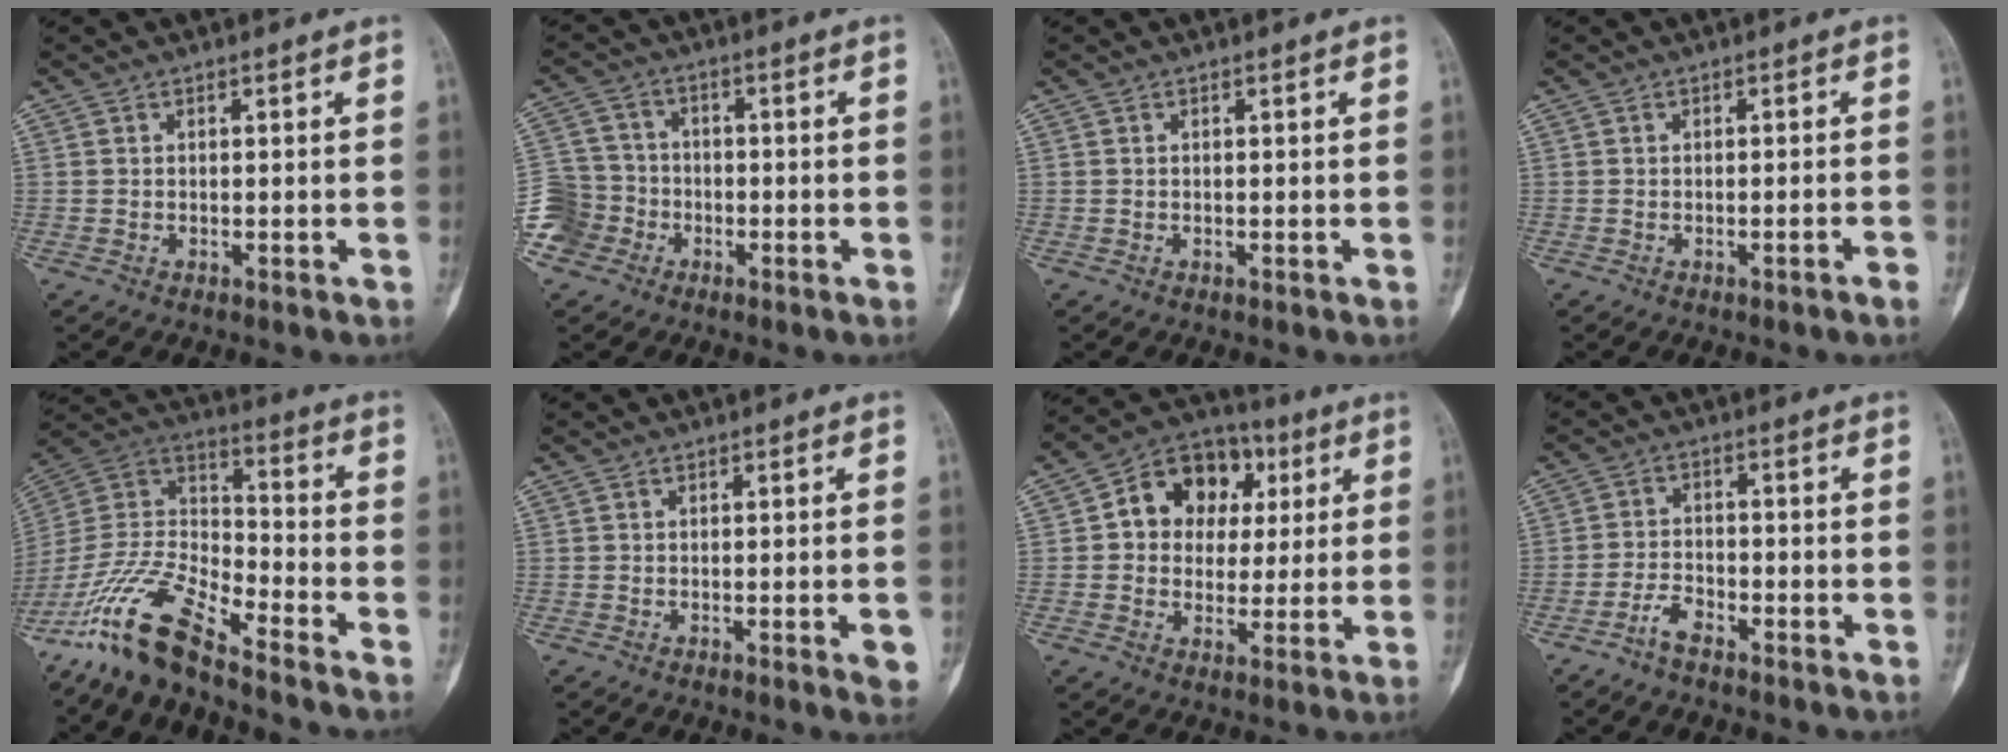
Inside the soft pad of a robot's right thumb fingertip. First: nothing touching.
{"total": 8.9, "force": [-4.4, 7.6, 1.4], "torque": [-0.018, 0.037, -0.086]}
{"total": 0.0}
{"total": 1.8, "force": [-1.1, 0.0, 1.4], "torque": [-0.030, 0.004, -0.013]}
{"total": 15.7, "force": [-12.4, 3.9, 8.8], "torque": [-0.179, 0.073, -0.246]}
{"total": 2.9, "force": [-0.9, 0.4, 2.7], "torque": [-0.033, -0.003, -0.010]}
{"total": 13.6, "force": [3.1, 10.9, 7.5], "torque": [-0.065, 0.013, 0.042]}
{"total": 3.7, "force": [-2.9, 1.3, 2.0], "torque": [-0.043, 0.020, -0.057]}